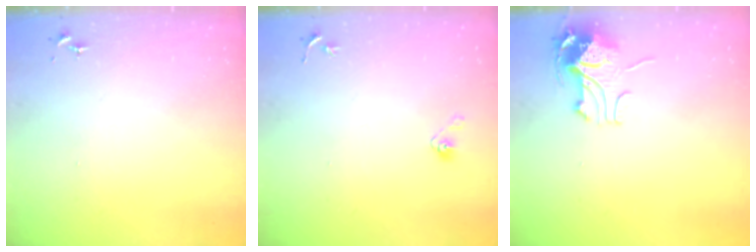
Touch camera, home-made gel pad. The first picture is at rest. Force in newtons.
{"total": 4.0, "press": 3.6, "slide": 1.8}
{"total": 10.6, "press": 10.6, "slide": 0.9}